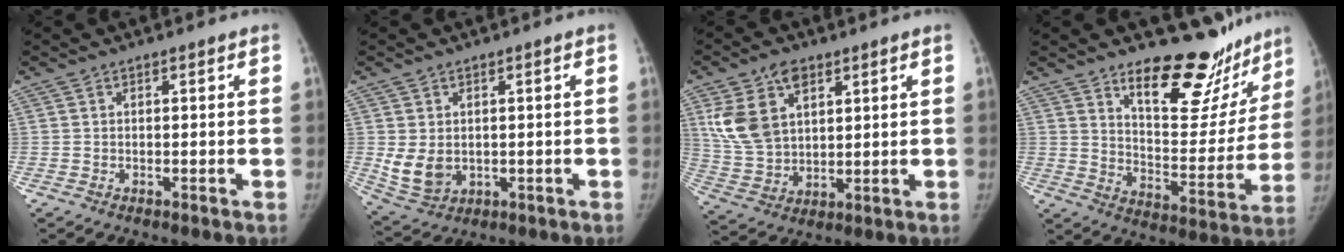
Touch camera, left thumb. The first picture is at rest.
{"total": 6.2, "force": [0.1, 4.8, 3.9], "torque": [-0.063, -0.018, 0.022]}
{"total": 12.3, "force": [5.4, 7.8, 7.8], "torque": [-0.133, -0.014, 0.117]}
{"total": 20.1, "force": [15.6, 8.1, 9.7], "torque": [-0.070, -0.126, 0.223]}